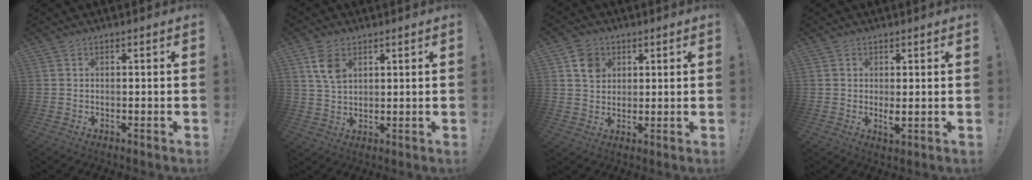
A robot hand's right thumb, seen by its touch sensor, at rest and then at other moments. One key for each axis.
{"total": 7.0, "fx": 3.2, "fy": 4.3, "fz": 4.5, "tx": -0.079, "ty": -0.005, "tz": 0.063}
{"total": 6.5, "fx": 2.8, "fy": 5.5, "fz": 2.1, "tx": -0.020, "ty": -0.009, "tz": 0.054}
{"total": 2.5, "fx": 0.8, "fy": 1.3, "fz": 2.1, "tx": -0.022, "ty": -0.009, "tz": 0.014}